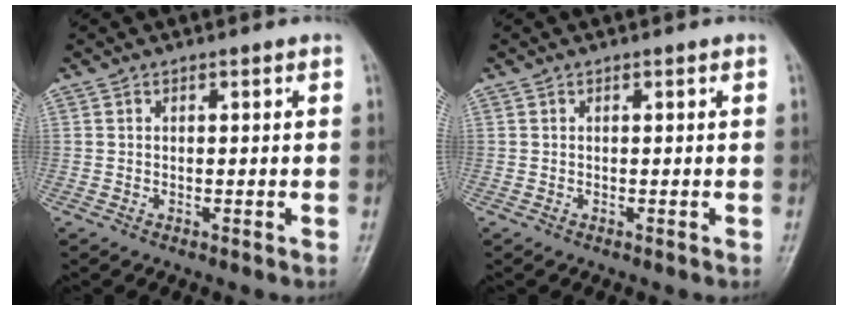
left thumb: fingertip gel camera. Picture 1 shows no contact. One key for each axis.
{"total": 0.0}